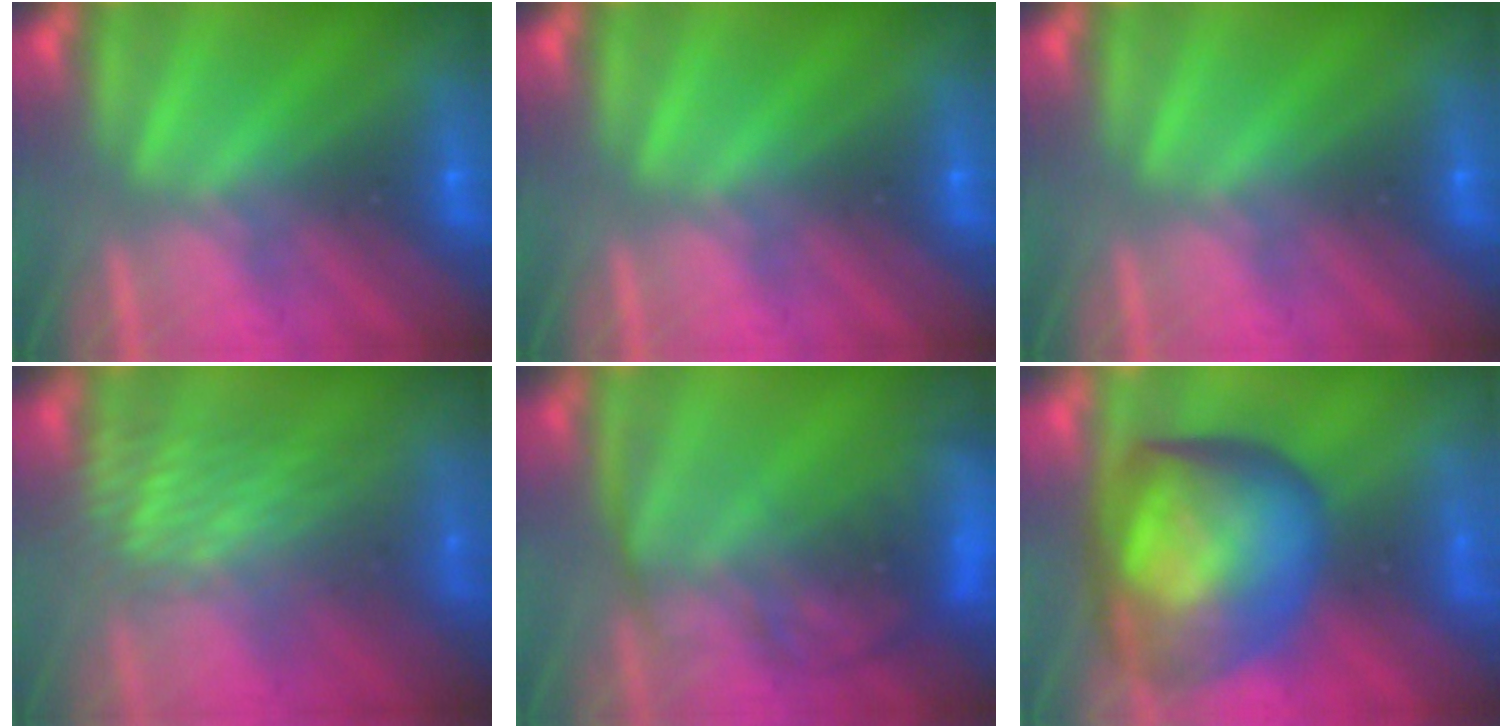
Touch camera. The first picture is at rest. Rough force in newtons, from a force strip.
{"total": 0.0}
{"total": 0.0}
{"total": 2.9}
{"total": 8.0}
{"total": 7.9}